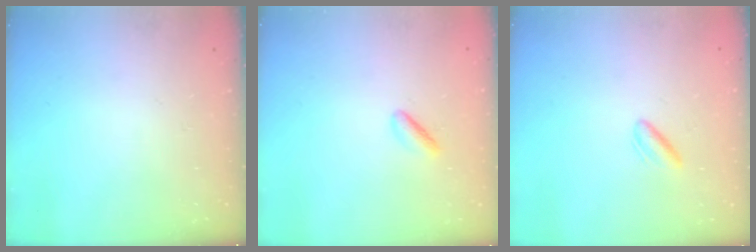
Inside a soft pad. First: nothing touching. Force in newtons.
{"total": 2.4, "press": 2.2, "slide": 1.0}
{"total": 2.9, "press": 2.6, "slide": 1.3}